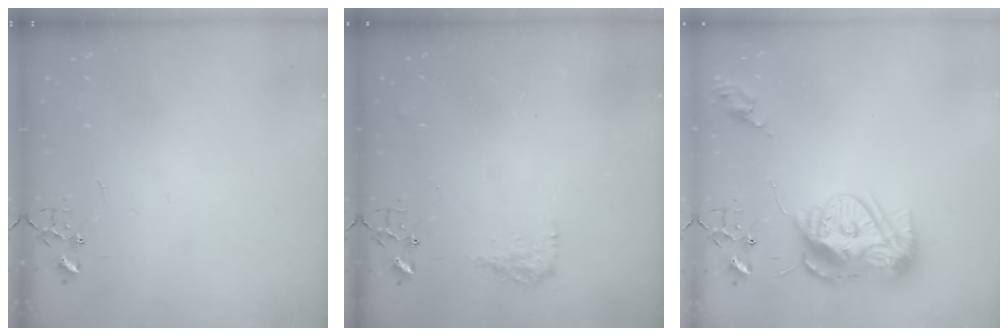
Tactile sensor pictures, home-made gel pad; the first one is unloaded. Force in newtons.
{"total": 9.2, "press": 9.2, "slide": 0.4}
{"total": 14.9, "press": 14.8, "slide": 1.2}